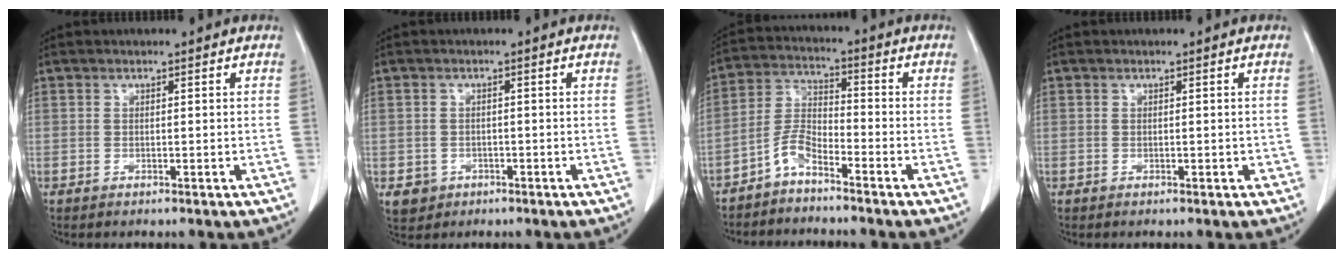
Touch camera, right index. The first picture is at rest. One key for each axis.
{"total": 3.1, "fx": -1.2, "fy": 2.9, "fz": 0.5, "tx": -0.003, "ty": 0.007, "tz": -0.012}
{"total": 4.9, "fx": -3.8, "fy": 1.2, "fz": 2.8, "tx": -0.064, "ty": 0.000, "tz": -0.081}
{"total": 0.7, "fx": -0.1, "fy": 0.5, "fz": 0.5, "tx": -0.004, "ty": 0.006, "tz": 0.001}